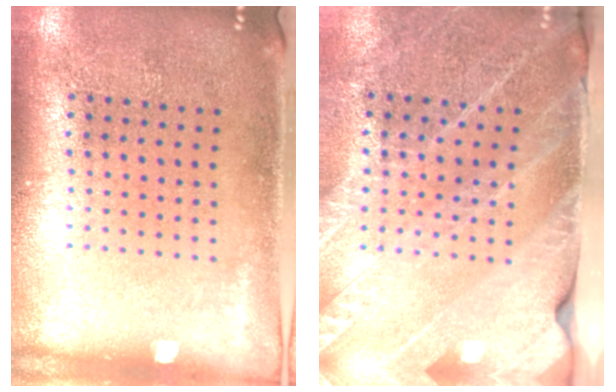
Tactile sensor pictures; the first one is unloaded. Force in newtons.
{"total": 2.7, "press": 2.6, "slide": 0.7}